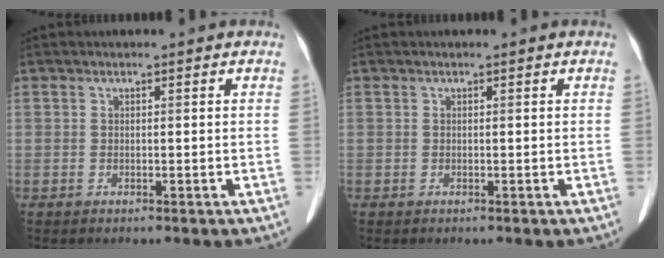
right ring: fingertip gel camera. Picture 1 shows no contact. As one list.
[{"total": 0.0}]